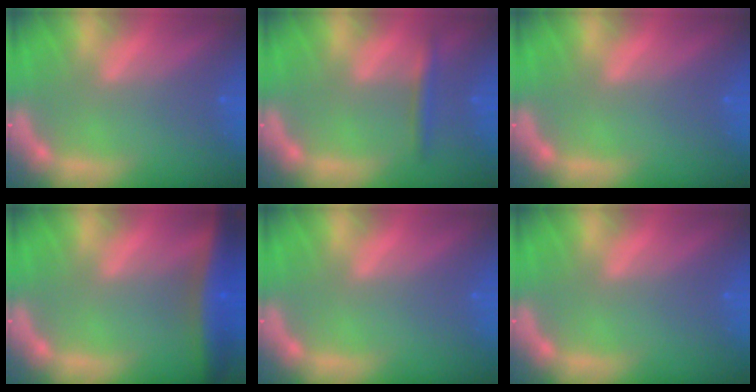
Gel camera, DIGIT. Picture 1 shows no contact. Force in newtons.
{"total": 1.9}
{"total": 0.0}
{"total": 7.0}
{"total": 0.0}
{"total": 0.0}